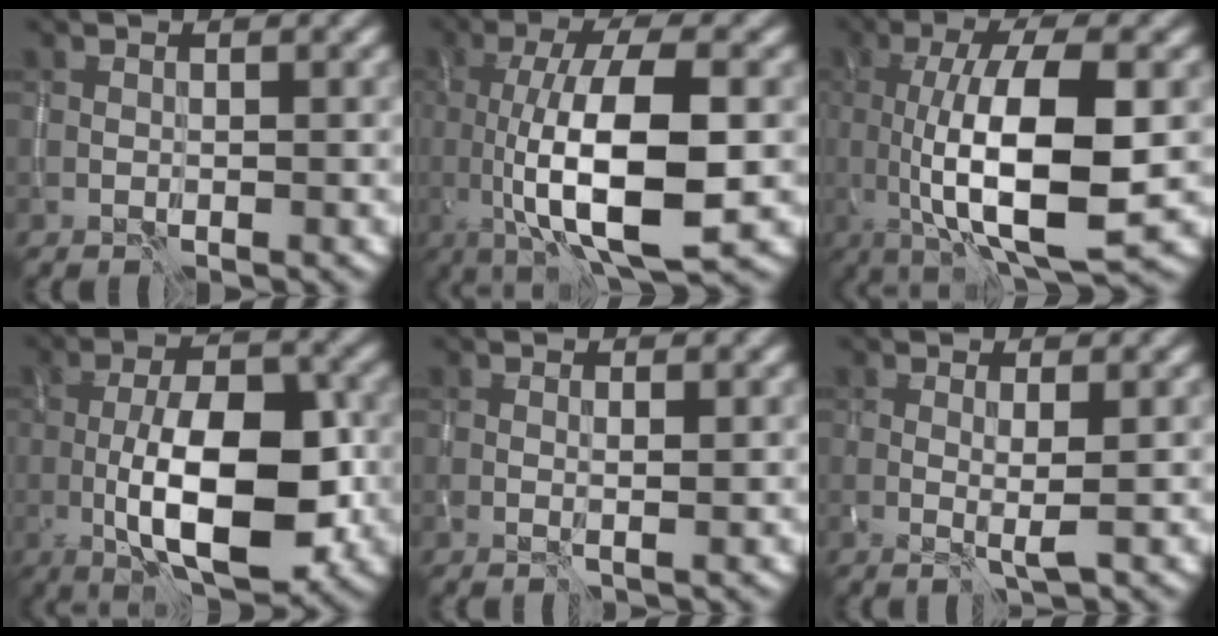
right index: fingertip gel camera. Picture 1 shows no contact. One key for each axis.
{"total": 10.7, "fx": -1.1, "fy": 3.4, "fz": 10.1, "tx": -0.171, "ty": -0.010, "tz": -0.016}
{"total": 10.8, "fx": -0.8, "fy": 3.3, "fz": 10.2, "tx": -0.169, "ty": -0.009, "tz": -0.010}
{"total": 10.6, "fx": -2.4, "fy": 4.3, "fz": 9.4, "tx": -0.159, "ty": 0.002, "tz": -0.039}
{"total": 0.7, "fx": 0.2, "fy": -0.1, "fz": 0.6, "tx": -0.012, "ty": -0.002, "tz": 0.002}
{"total": 1.5, "fx": 0.2, "fy": -0.1, "fz": 1.5, "tx": -0.030, "ty": -0.009, "tz": 0.002}